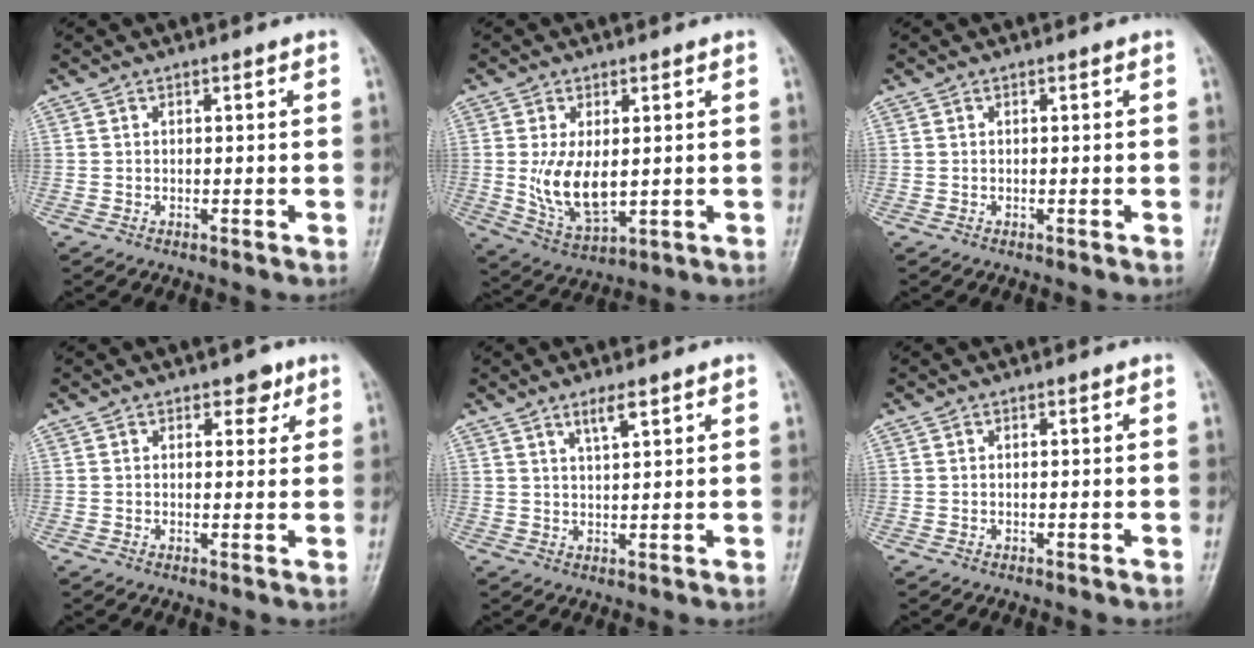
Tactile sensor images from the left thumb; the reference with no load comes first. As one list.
[{"total": 9.2, "force": [0.5, 5.0, 7.7], "torque": [-0.136, -0.018, 0.025]}, {"total": 0.0}, {"total": 2.9, "force": [1.9, 1.8, 1.3], "torque": [0.002, -0.009, 0.024]}, {"total": 3.5, "force": [2.4, 0.7, 2.5], "torque": [-0.046, -0.013, 0.047]}, {"total": 0.0}]